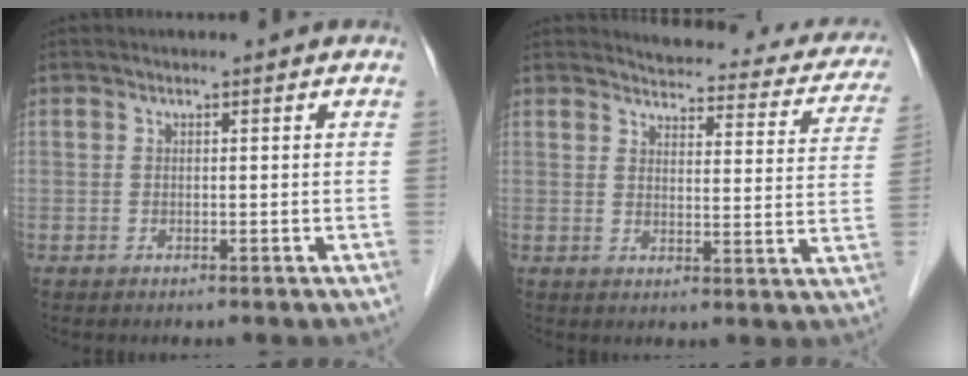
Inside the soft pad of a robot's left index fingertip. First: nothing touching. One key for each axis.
{"total": 17.9, "fx": 16.6, "fy": 4.5, "fz": 5.0, "tx": -0.032, "ty": -0.039, "tz": 0.168}